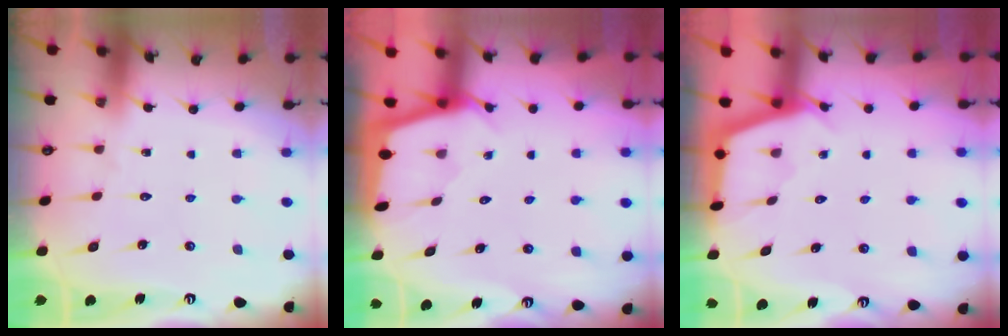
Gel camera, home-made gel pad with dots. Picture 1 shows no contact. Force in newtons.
{"total": 1.7, "press": 1.7, "slide": 0.2}
{"total": 2.4, "press": 2.4, "slide": 0.2}